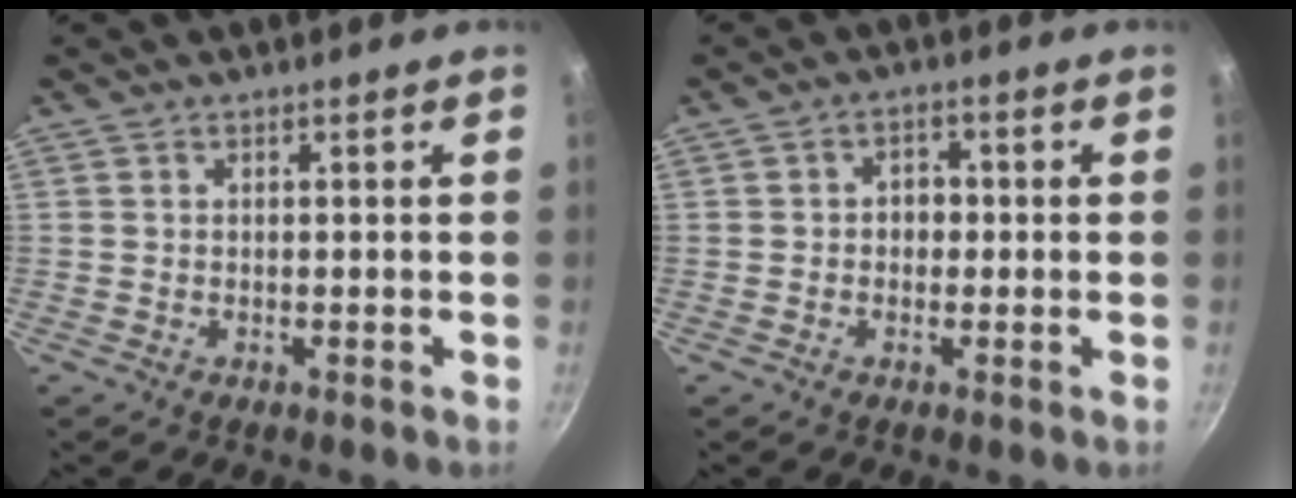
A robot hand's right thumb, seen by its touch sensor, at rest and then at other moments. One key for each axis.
{"total": 3.4, "fx": -0.3, "fy": 2.8, "fz": 1.8, "tx": -0.004, "ty": 0.010, "tz": -0.008}